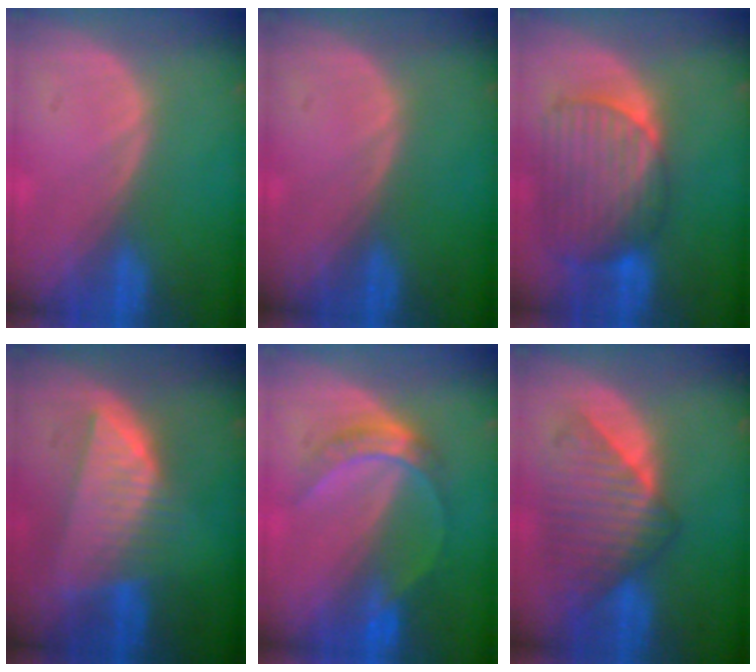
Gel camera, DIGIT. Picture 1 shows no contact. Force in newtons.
{"total": 0.0}
{"total": 10.4, "press": 8.9, "slide": 5.5}
{"total": 8.1, "press": 7.2, "slide": 3.8}
{"total": 5.0, "press": 4.9, "slide": 1.1}
{"total": 8.7, "press": 8.1, "slide": 3.1}